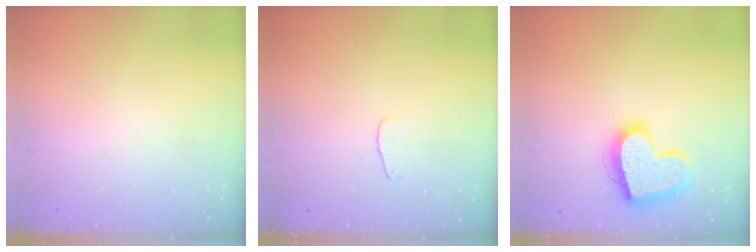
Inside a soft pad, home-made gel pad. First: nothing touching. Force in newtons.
{"total": 2.8, "press": 2.8, "slide": 0.2}
{"total": 17.7, "press": 17.6, "slide": 1.5}